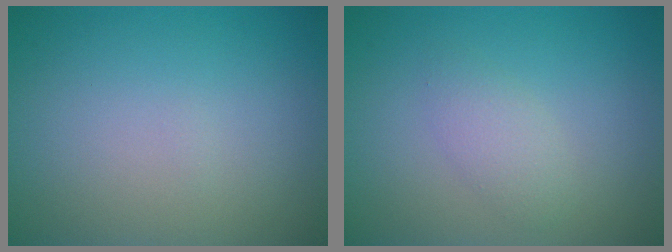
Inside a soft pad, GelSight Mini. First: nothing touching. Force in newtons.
{"total": 1.8, "press": 1.8, "slide": 0.1}